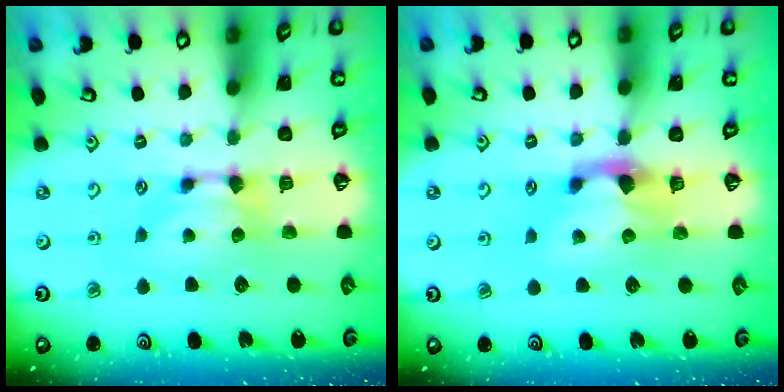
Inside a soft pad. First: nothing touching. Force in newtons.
{"total": 2.2, "press": 1.8, "slide": 1.2}